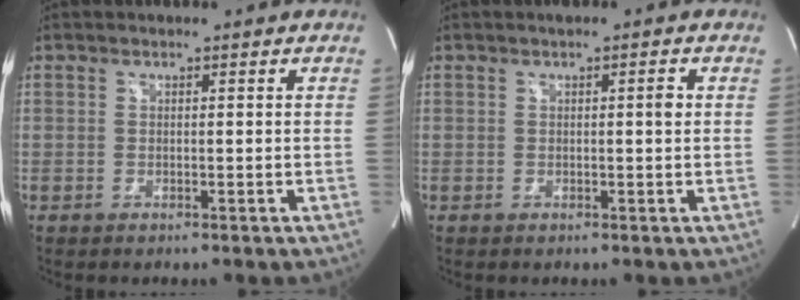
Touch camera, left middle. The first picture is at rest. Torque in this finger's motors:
{"motor_torque": [0.21, -0.19, -0.01, 0.03]}